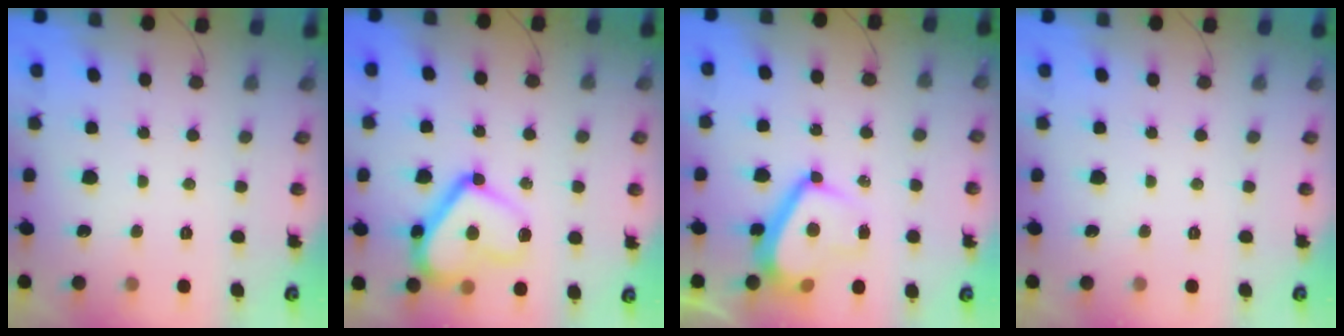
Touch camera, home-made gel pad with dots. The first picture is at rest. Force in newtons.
{"total": 16.6, "press": 16.5, "slide": 1.4}
{"total": 11.9, "press": 11.8, "slide": 0.9}
{"total": 0.0}